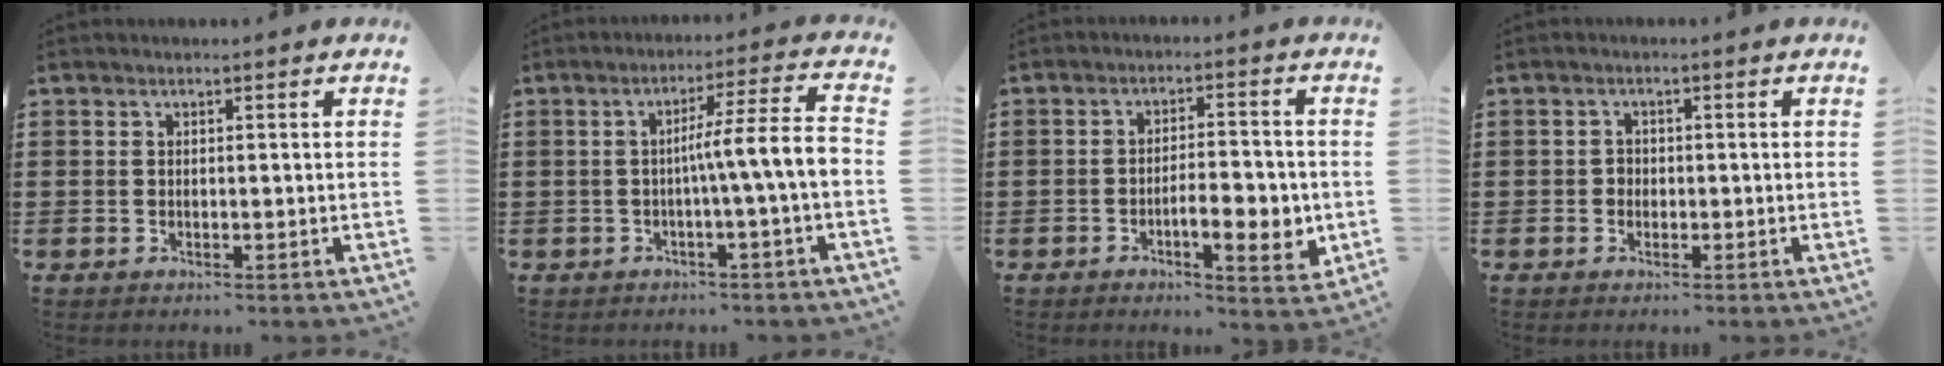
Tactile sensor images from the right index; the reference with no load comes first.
{"total": 8.1, "force": [-1.1, -0.1, 8.0], "torque": [-0.134, -0.008, -0.025]}
{"total": 6.7, "force": [-2.0, 2.4, 6.0], "torque": [-0.083, -0.002, -0.036]}
{"total": 1.2, "force": [-0.4, 1.1, 0.4], "torque": [-0.011, 0.003, -0.009]}